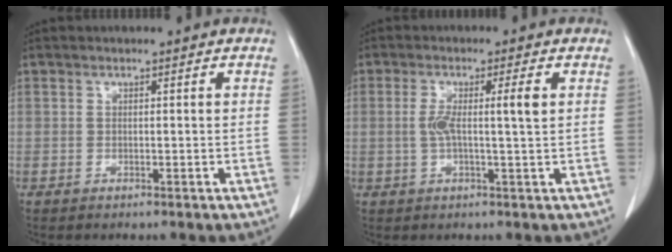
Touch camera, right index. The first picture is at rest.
{"total": 4.8, "force": [0.6, -0.2, 4.8], "torque": [-0.090, 0.009, 0.016]}